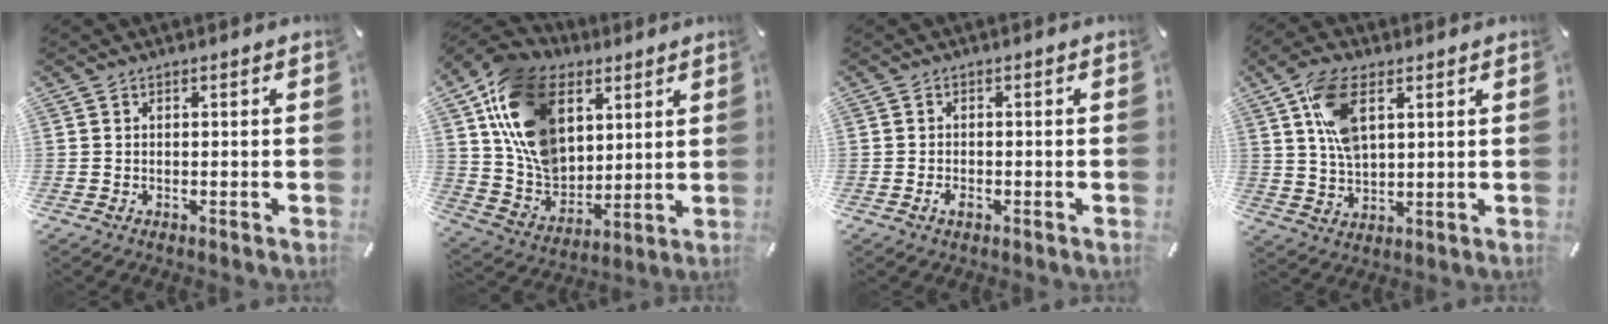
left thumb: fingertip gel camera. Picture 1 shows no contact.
{"total": 19.7, "force": [7.6, 14.7, 10.8], "torque": [-0.224, -0.025, 0.147]}
{"total": 1.9, "force": [-1.0, 0.9, 1.4], "torque": [-0.024, 0.004, -0.019]}
{"total": 10.8, "force": [4.0, 5.8, 8.2], "torque": [-0.173, -0.002, 0.072]}